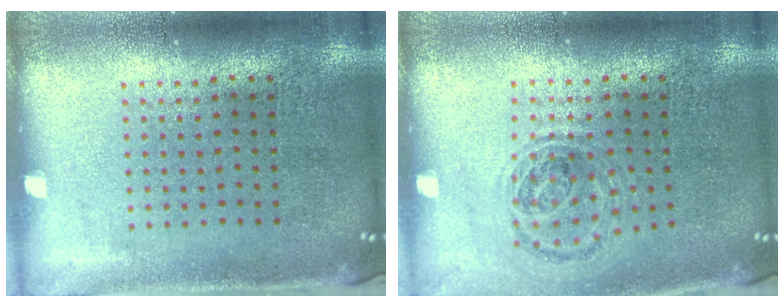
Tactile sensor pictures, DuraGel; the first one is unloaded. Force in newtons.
{"total": 0.9, "press": 0.9, "slide": 0.3}